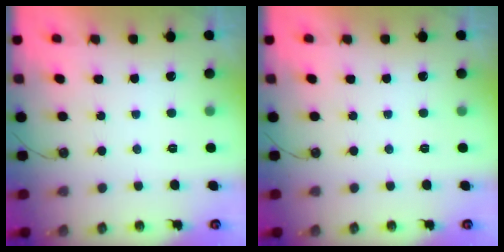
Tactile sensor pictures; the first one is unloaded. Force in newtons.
{"total": 0.0}